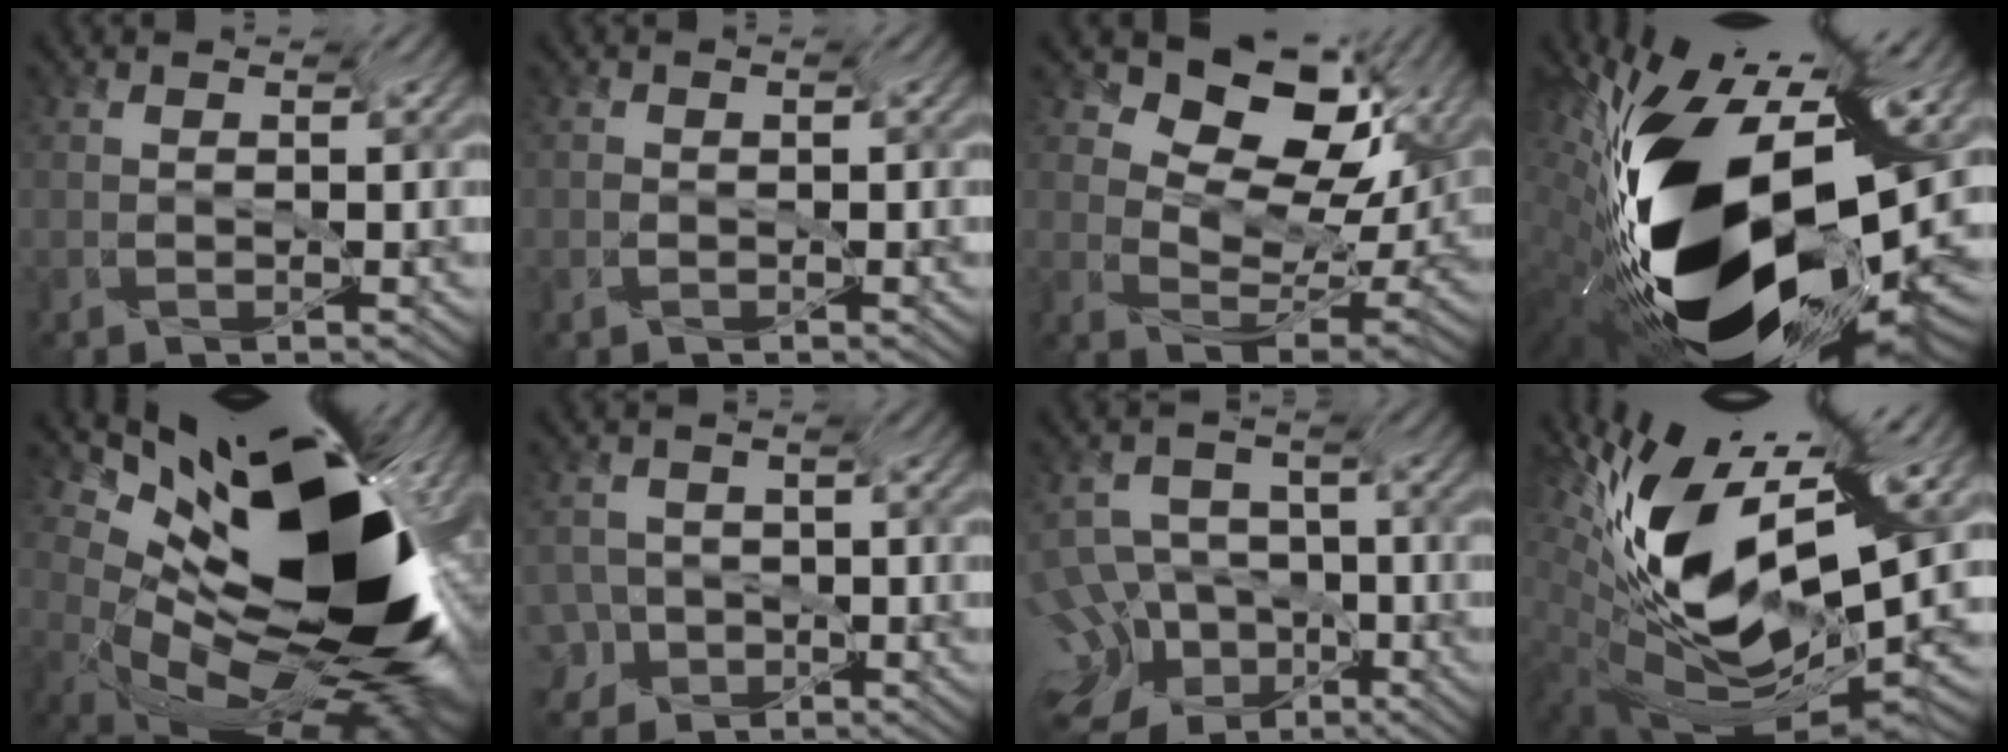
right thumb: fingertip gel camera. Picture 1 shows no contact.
{"total": 1.3, "force": [-1.1, 0.0, -0.7], "torque": [0.008, -0.001, -0.022]}
{"total": 8.6, "force": [2.2, 5.1, 6.6], "torque": [-0.115, 0.018, 0.049]}
{"total": 18.2, "force": [-4.3, 9.4, 15.0], "torque": [-0.284, -0.062, -0.066]}
{"total": 16.2, "force": [0.4, 7.6, 14.3], "torque": [-0.214, 0.010, 0.027]}
{"total": 3.8, "force": [-1.7, 3.4, 0.0], "torque": [-0.042, 0.000, -0.023]}
{"total": 10.2, "force": [-4.2, 7.7, 5.2], "torque": [-0.142, -0.002, -0.038]}
{"total": 13.6, "force": [1.9, 7.5, 11.1], "torque": [-0.211, 0.003, 0.055]}